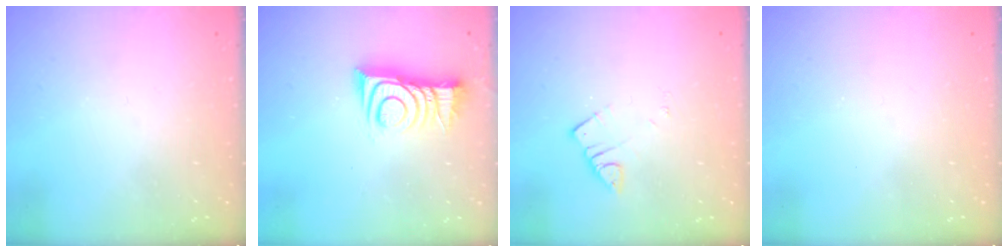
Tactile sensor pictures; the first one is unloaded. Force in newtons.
{"total": 11.2, "press": 11.2, "slide": 0.5}
{"total": 2.6, "press": 2.6, "slide": 0.1}
{"total": 2.5, "press": 2.4, "slide": 0.4}